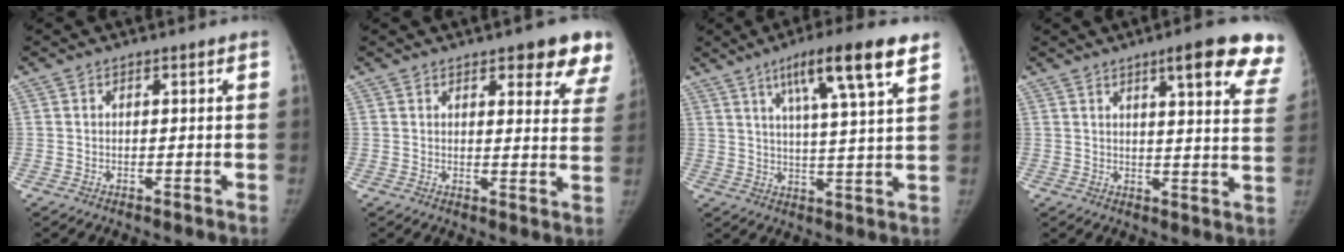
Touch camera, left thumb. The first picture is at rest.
{"total": 11.0, "force": [7.4, 3.7, 7.2], "torque": [-0.042, -0.032, 0.075]}
{"total": 13.6, "force": [7.6, 1.5, 11.2], "torque": [-0.176, -0.023, 0.117]}
{"total": 16.2, "force": [10.6, 2.9, 11.9], "torque": [-0.125, -0.039, 0.119]}